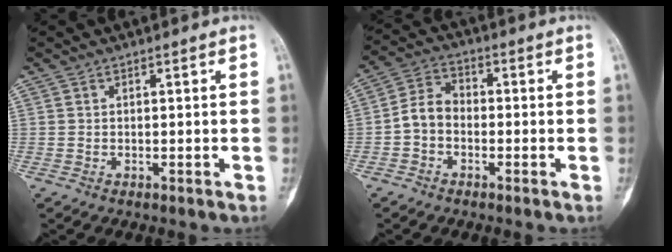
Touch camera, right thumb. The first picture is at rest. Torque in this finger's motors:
{"motor_torque": [0.11, 0.06, 0.39, -0.35, 0.05]}